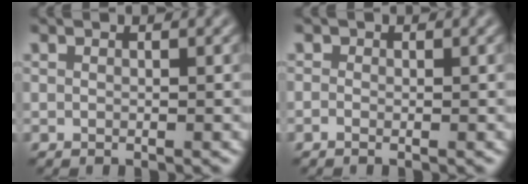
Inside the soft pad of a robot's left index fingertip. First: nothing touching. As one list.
[{"total": 0.5, "force": [-0.4, 0.3, 0.2], "torque": [-0.004, -0.004, -0.010]}]